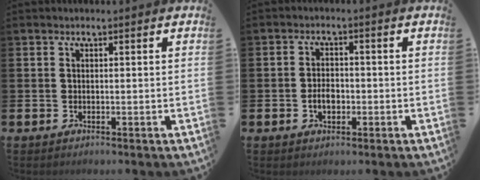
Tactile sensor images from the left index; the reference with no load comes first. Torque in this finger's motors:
{"motor_torque": [0.05, 0.01, 0.07, 0.04]}